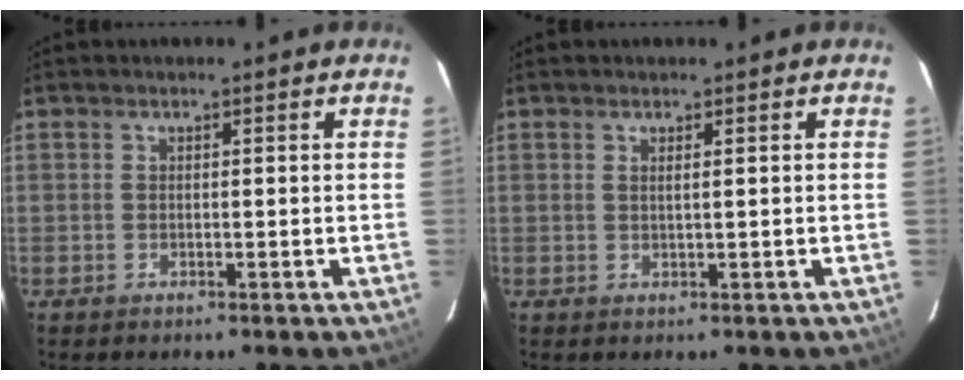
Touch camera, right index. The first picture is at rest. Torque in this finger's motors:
{"motor_torque": [0.00, 0.07, -0.03, 0.00]}